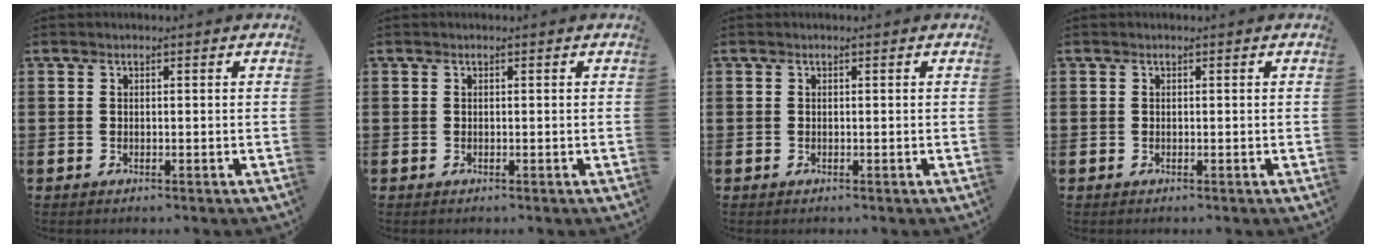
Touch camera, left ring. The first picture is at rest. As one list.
[{"total": 0.0}, {"total": 0.0}, {"total": 0.0}]